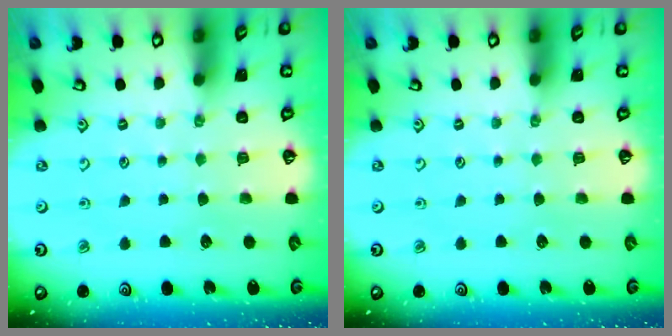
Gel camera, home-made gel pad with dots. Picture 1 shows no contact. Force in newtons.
{"total": 0.0}